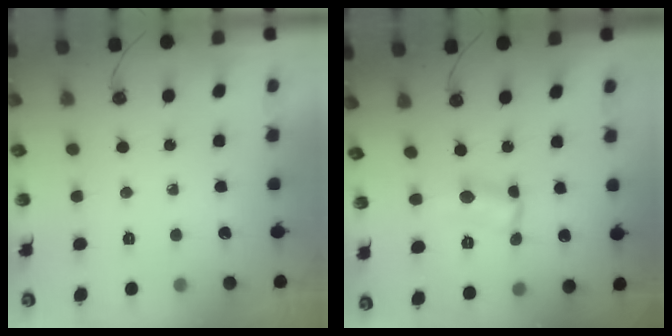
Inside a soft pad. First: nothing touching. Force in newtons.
{"total": 2.9, "press": 1.4, "slide": 2.5}